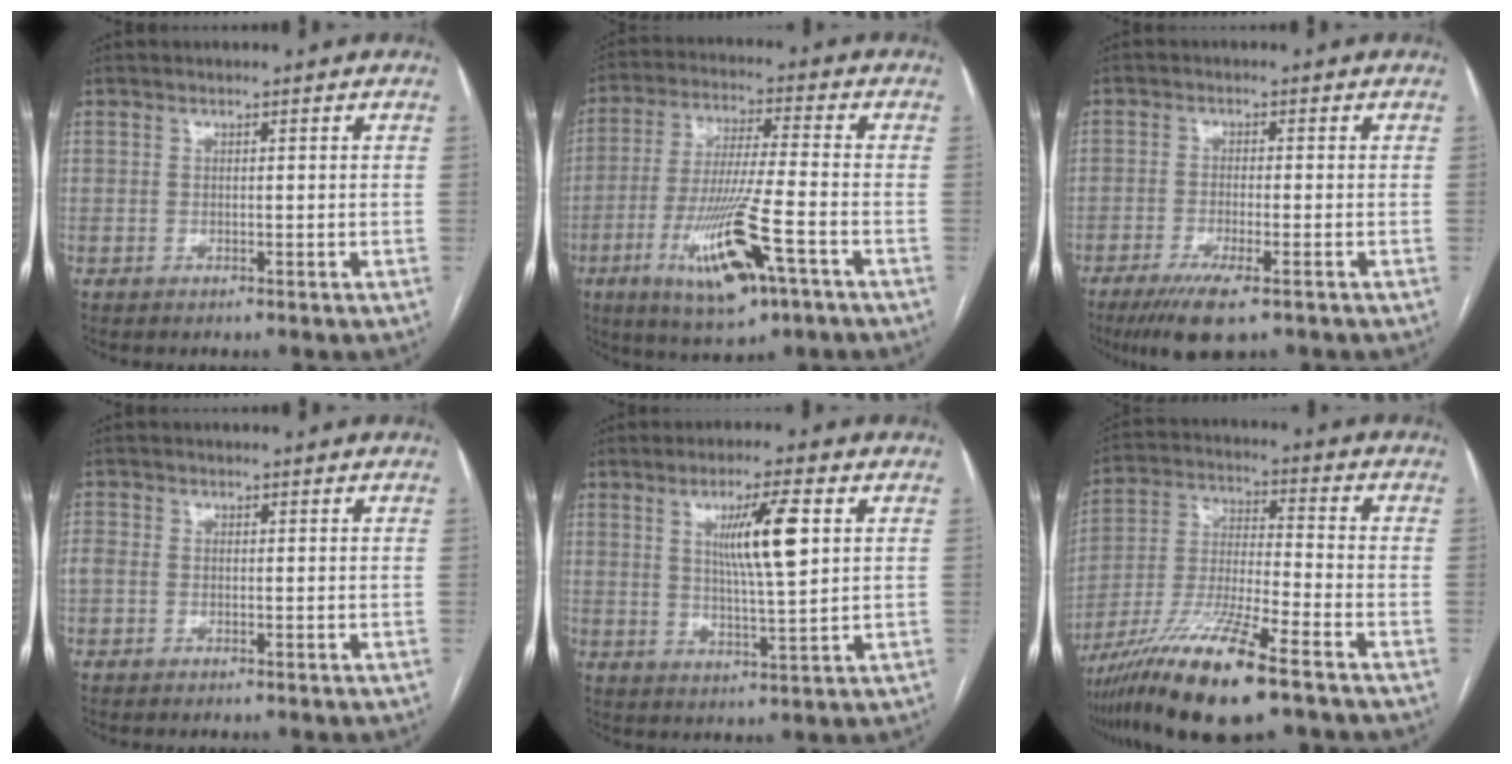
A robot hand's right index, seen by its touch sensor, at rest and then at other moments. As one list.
[{"total": 14.6, "force": [-6.3, 1.7, 13.0], "torque": [-0.256, -0.025, -0.104]}, {"total": 7.1, "force": [-4.5, 0.8, 5.4], "torque": [-0.095, -0.020, -0.075]}, {"total": 2.3, "force": [-0.3, 1.9, 1.3], "torque": [-0.044, 0.013, -0.003]}, {"total": 8.8, "force": [2.7, 0.5, 8.3], "torque": [-0.145, -0.003, 0.045]}, {"total": 16.4, "force": [-10.7, 1.3, 12.3], "torque": [-0.256, -0.037, -0.198]}]